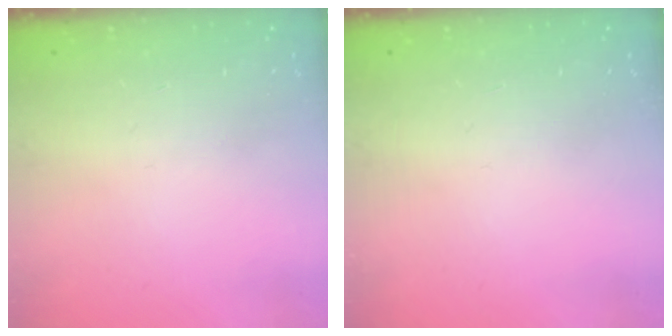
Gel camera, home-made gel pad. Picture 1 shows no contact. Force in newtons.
{"total": 0.0}